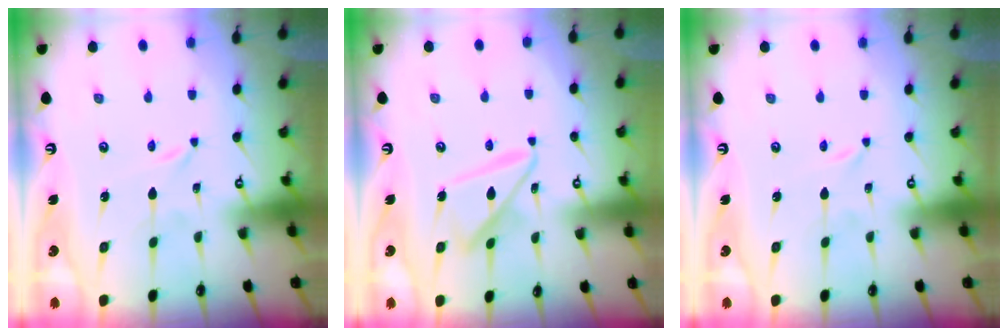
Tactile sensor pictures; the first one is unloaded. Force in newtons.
{"total": 13.7, "press": 13.7, "slide": 1.5}
{"total": 0.0}